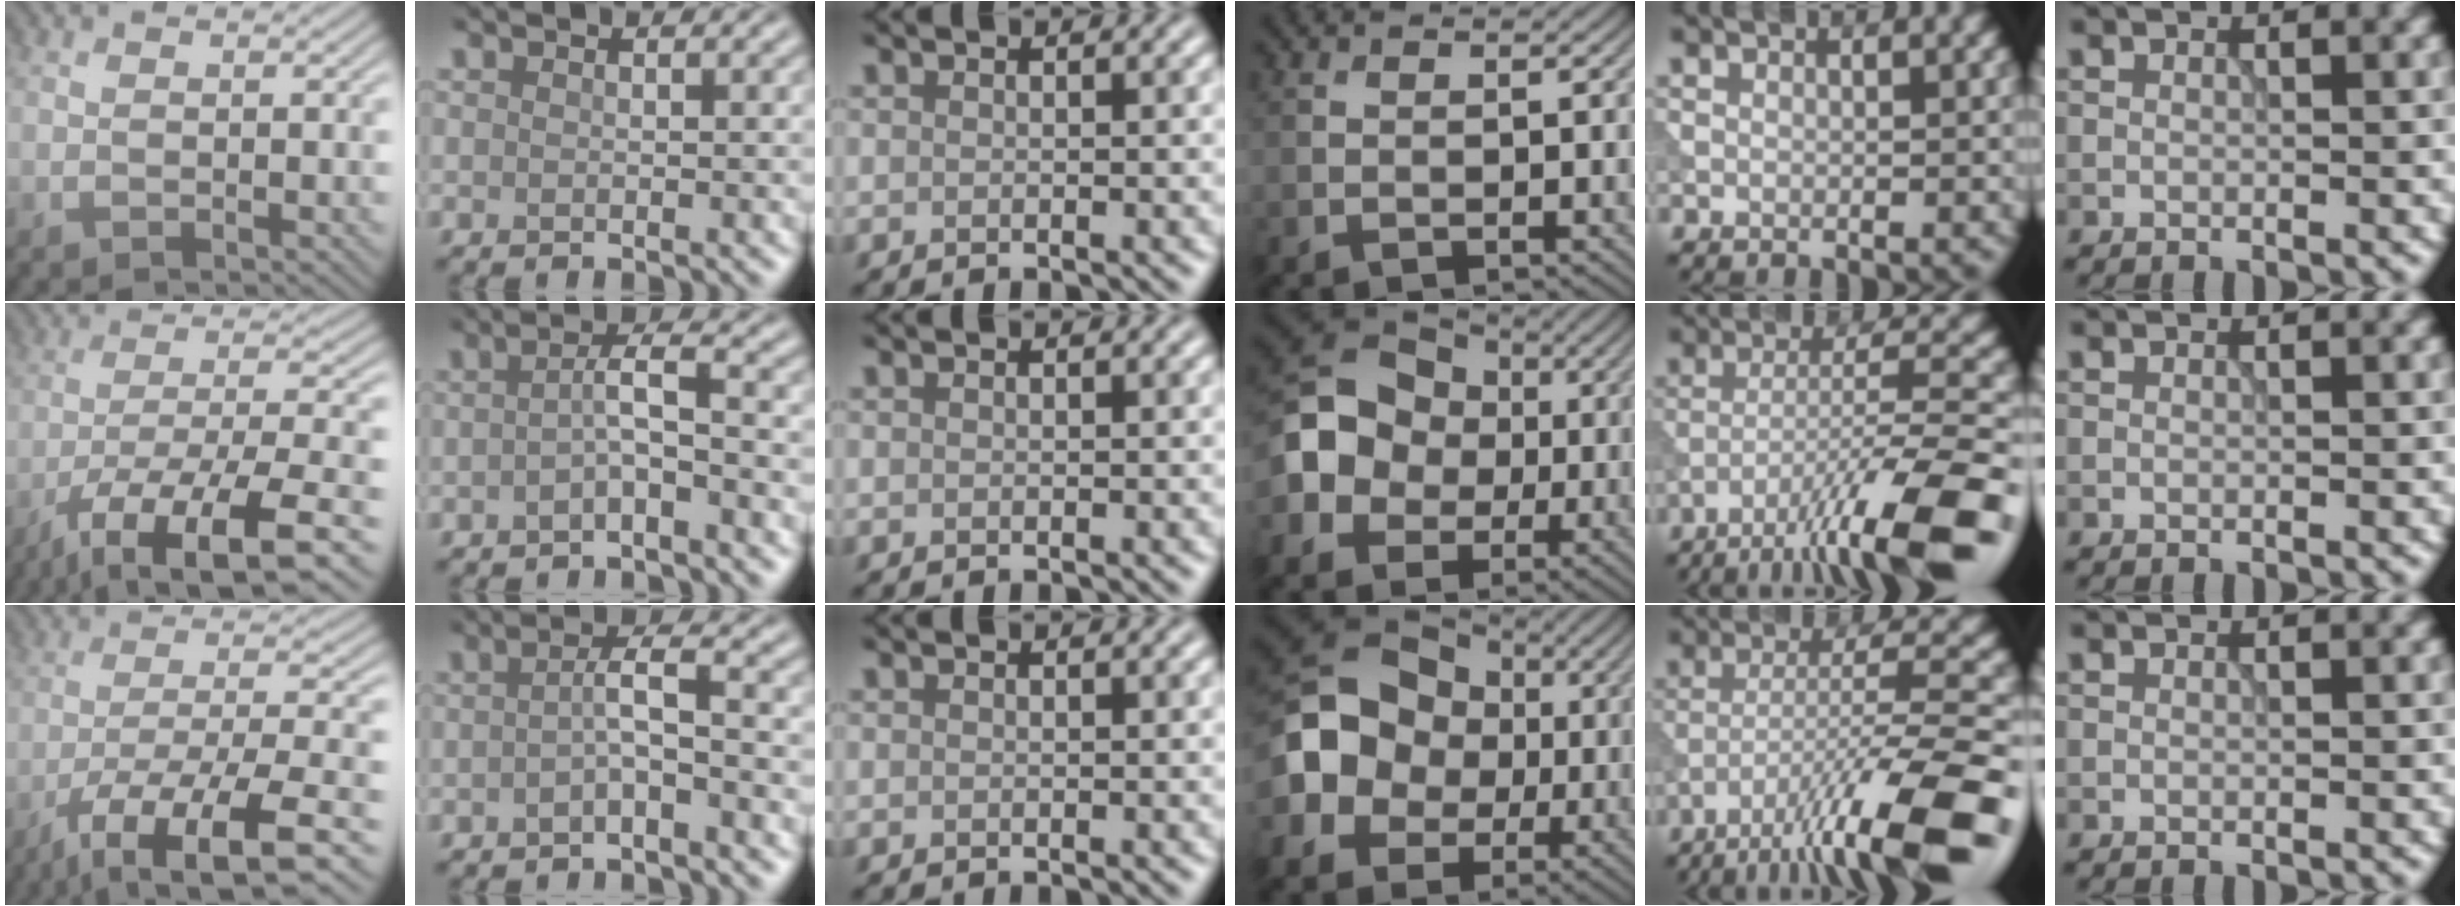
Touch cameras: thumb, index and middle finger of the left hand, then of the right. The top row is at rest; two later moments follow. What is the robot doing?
{"motion": "extract", "object": "tissue"}